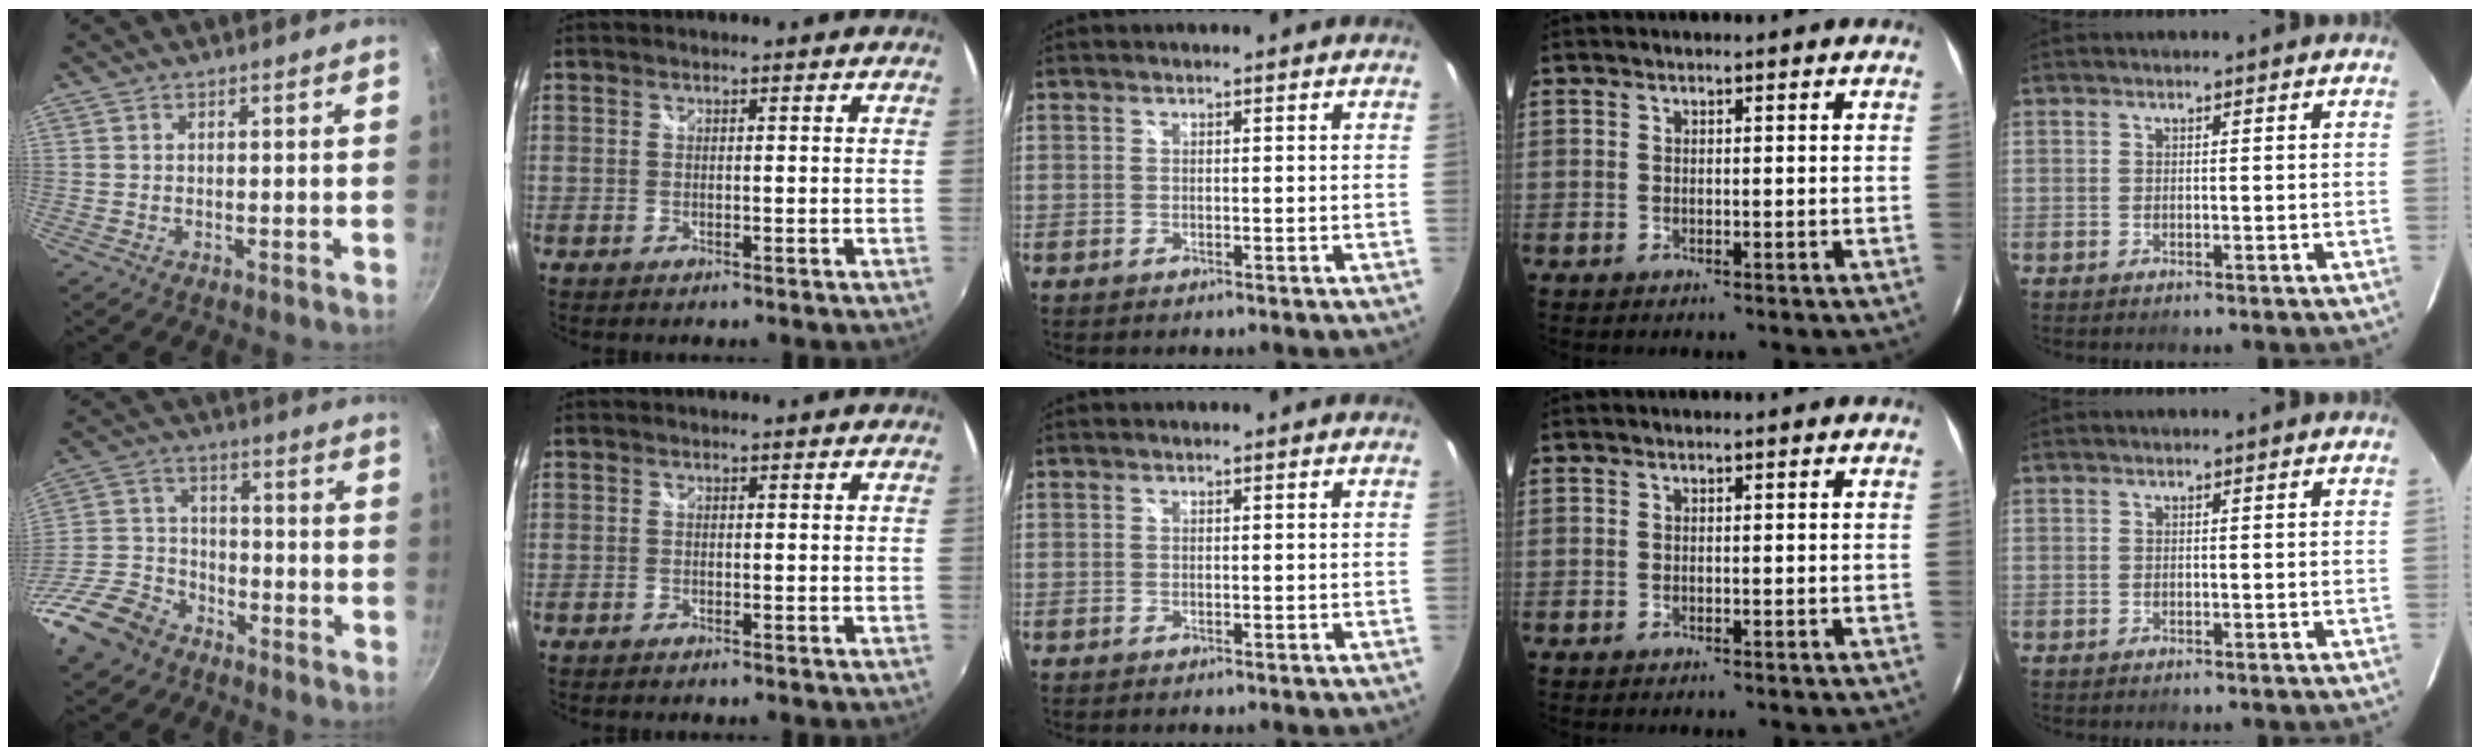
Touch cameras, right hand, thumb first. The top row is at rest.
{"thumb": {"total": 14.3, "force": [-9.7, 8.8, 5.8], "torque": [-0.110, 0.059, -0.198]}, "index": {"total": 0.7, "force": [-0.6, 0.2, 0.2], "torque": [-0.006, -0.004, -0.014]}}